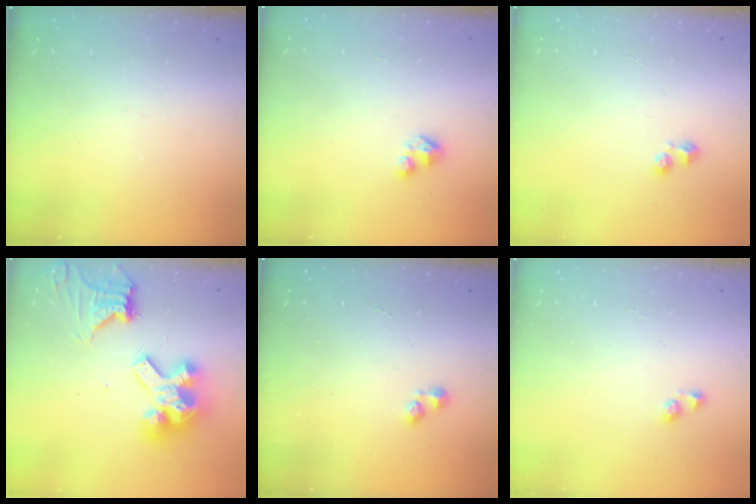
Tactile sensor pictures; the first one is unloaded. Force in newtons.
{"total": 2.9, "press": 2.8, "slide": 0.6}
{"total": 1.7, "press": 1.6, "slide": 0.6}
{"total": 14.2, "press": 14.2, "slide": 1.1}
{"total": 2.3, "press": 2.2, "slide": 0.3}
{"total": 2.4, "press": 2.0, "slide": 1.3}